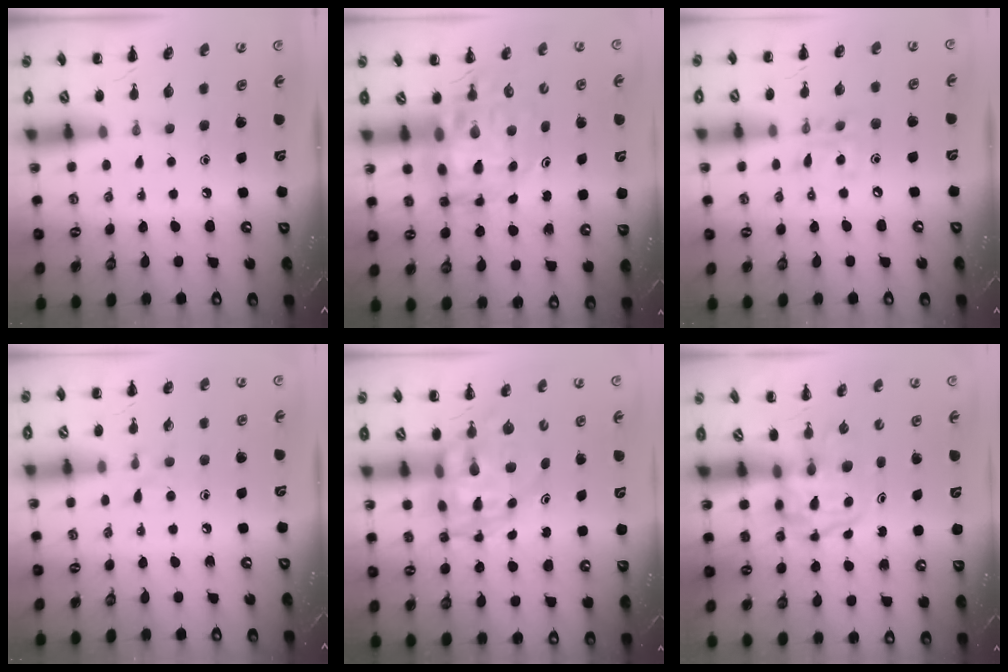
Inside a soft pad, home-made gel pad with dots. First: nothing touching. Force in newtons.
{"total": 13.8, "press": 13.2, "slide": 4.1}
{"total": 9.1, "press": 8.9, "slide": 1.9}
{"total": 5.1, "press": 4.7, "slide": 2.0}
{"total": 7.1, "press": 6.7, "slide": 2.4}
{"total": 3.8, "press": 3.7, "slide": 0.5}